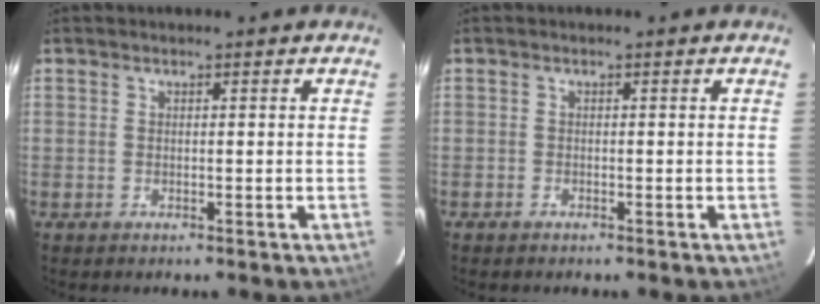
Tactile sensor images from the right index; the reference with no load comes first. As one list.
[{"total": 0.5, "force": [-0.5, 0.3, 0.0], "torque": [-0.001, 0.002, -0.011]}]